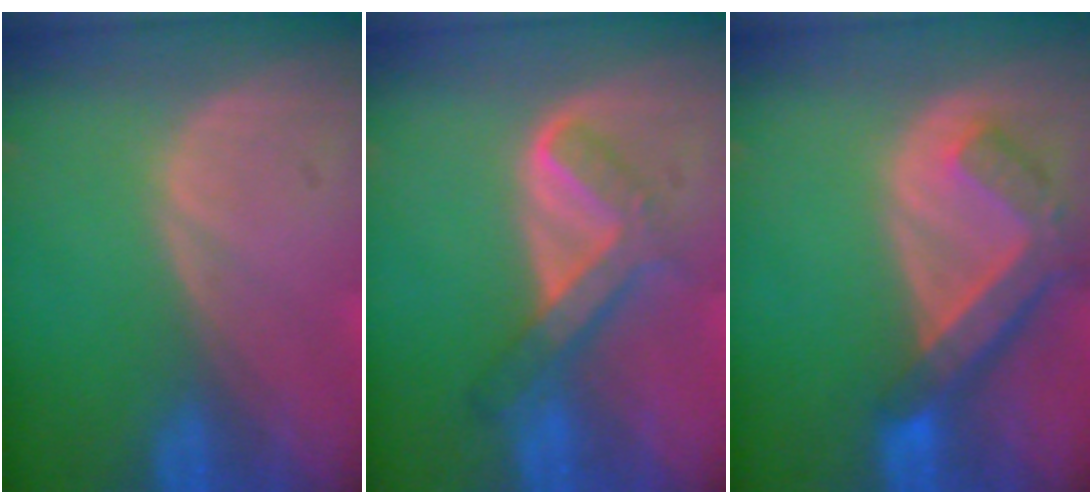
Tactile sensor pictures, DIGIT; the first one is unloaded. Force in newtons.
{"total": 5.6, "press": 5.1, "slide": 2.2}
{"total": 7.3, "press": 6.4, "slide": 3.6}